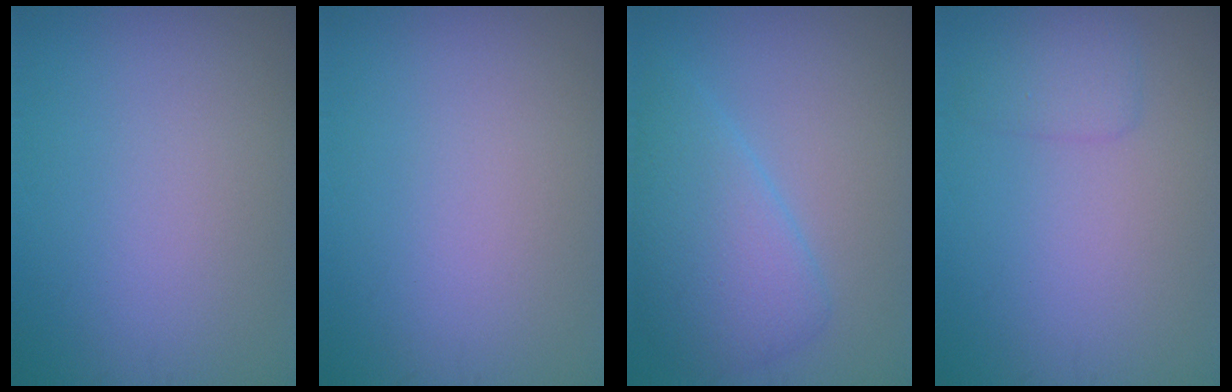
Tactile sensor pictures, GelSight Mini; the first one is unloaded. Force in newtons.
{"total": 0.0}
{"total": 4.7, "press": 4.7, "slide": 0.3}
{"total": 1.7, "press": 1.7, "slide": 0.1}